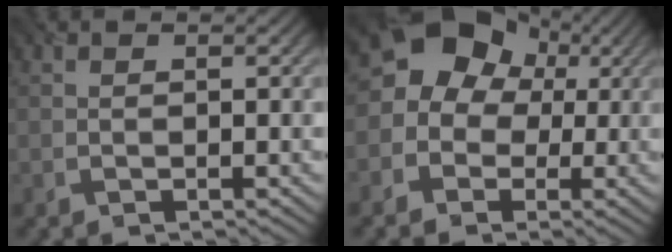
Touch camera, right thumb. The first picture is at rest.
{"total": 11.7, "force": [1.9, 10.5, 4.7], "torque": [-0.121, 0.039, 0.002]}